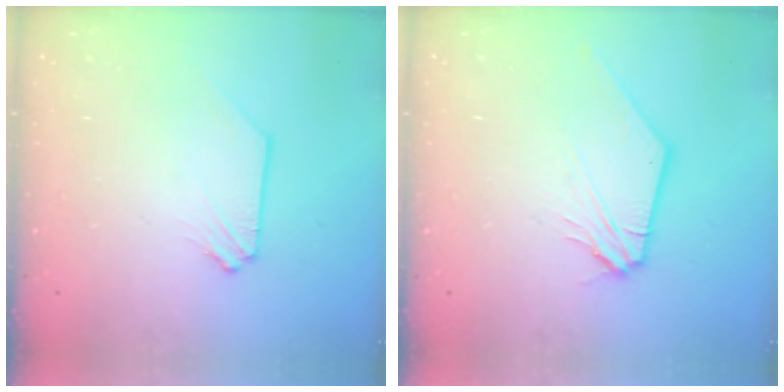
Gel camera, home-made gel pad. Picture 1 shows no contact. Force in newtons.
{"total": 3.9, "press": 3.8, "slide": 0.8}